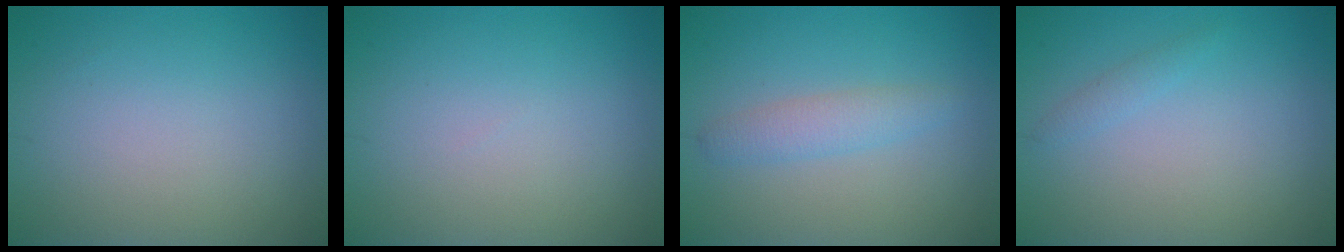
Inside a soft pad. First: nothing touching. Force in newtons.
{"total": 0.0}
{"total": 2.1, "press": 2.1, "slide": 0.2}
{"total": 0.8, "press": 0.8, "slide": 0.1}